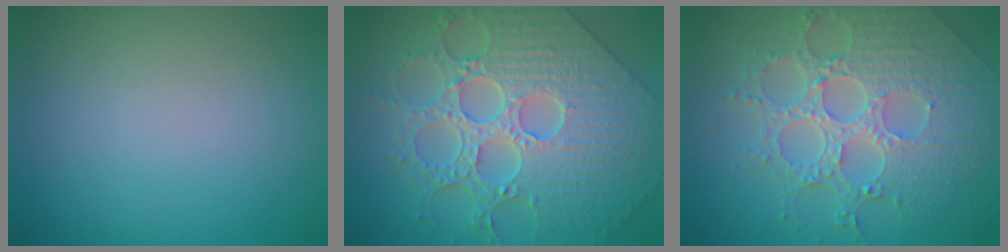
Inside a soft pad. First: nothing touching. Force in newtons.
{"total": 8.9, "press": 7.2, "slide": 5.2}
{"total": 7.9, "press": 5.9, "slide": 5.4}